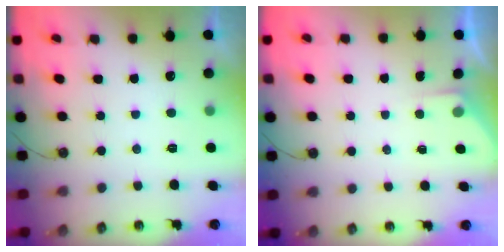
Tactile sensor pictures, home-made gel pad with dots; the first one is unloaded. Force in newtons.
{"total": 2.7, "press": 2.7, "slide": 0.4}